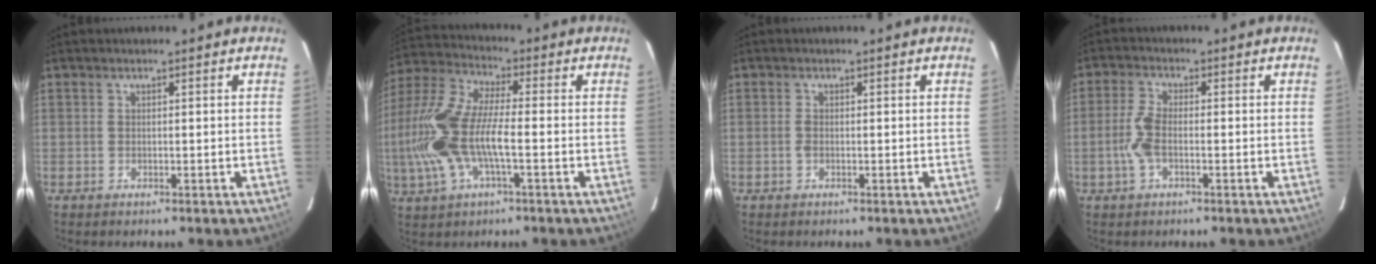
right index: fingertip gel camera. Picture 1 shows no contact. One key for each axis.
{"total": 16.9, "fx": -3.1, "fy": 5.8, "fz": 15.6, "tx": -0.329, "ty": 0.001, "tz": -0.066}
{"total": 1.0, "fx": -0.3, "fy": 0.6, "fz": 0.8, "tx": -0.017, "ty": 0.001, "tz": -0.007}
{"total": 4.9, "fx": -1.3, "fy": 1.9, "fz": 4.3, "tx": -0.101, "ty": 0.004, "tz": -0.027}